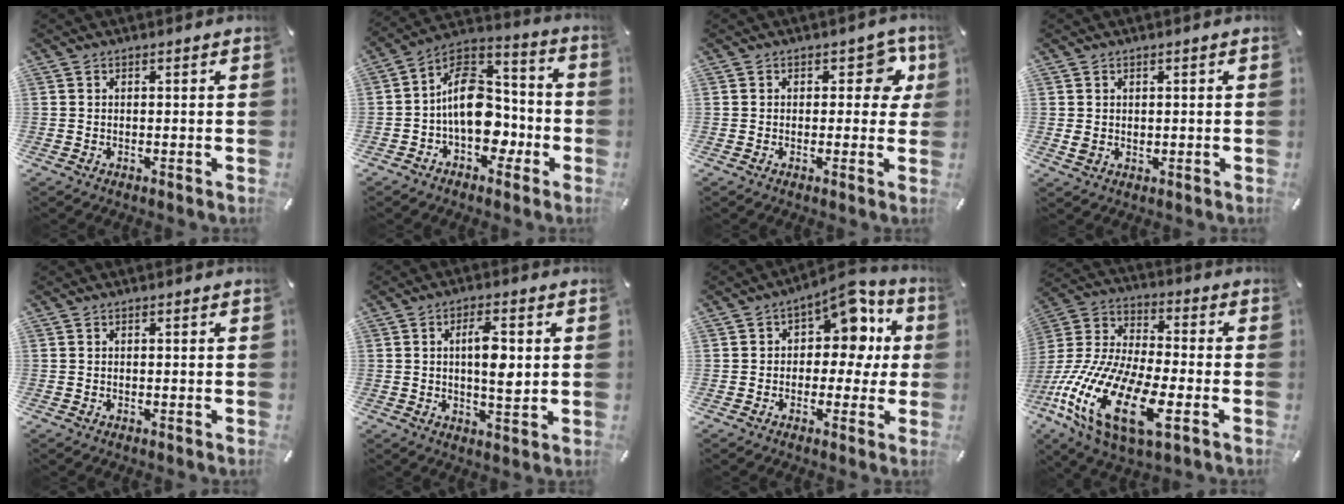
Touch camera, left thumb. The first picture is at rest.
{"total": 15.1, "force": [-2.5, 11.3, 9.7], "torque": [-0.154, 0.003, -0.045]}
{"total": 7.1, "force": [2.3, 4.7, 4.9], "torque": [-0.036, -0.006, 0.031]}
{"total": 1.9, "force": [0.4, 1.7, 0.7], "torque": [-0.008, -0.002, 0.007]}
{"total": 0.0}
{"total": 7.9, "force": [1.1, 3.1, 7.2], "torque": [-0.121, -0.006, 0.012]}
{"total": 10.5, "force": [4.5, 7.1, 6.3], "torque": [-0.074, -0.037, 0.074]}
{"total": 22.7, "force": [-9.3, 9.6, 18.3], "torque": [-0.402, 0.024, -0.163]}